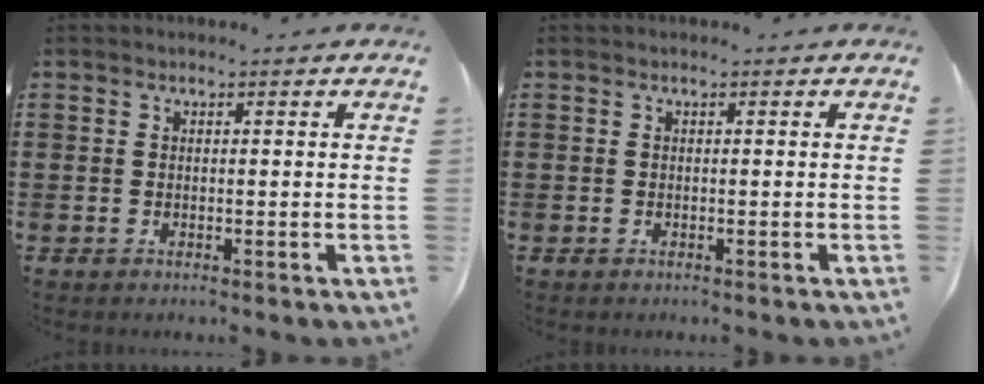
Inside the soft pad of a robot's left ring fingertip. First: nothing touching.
{"total": 0.0}